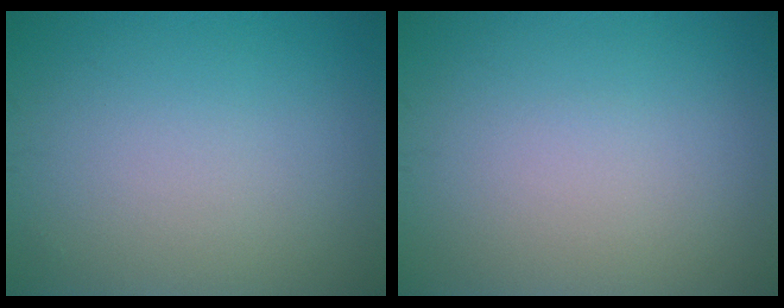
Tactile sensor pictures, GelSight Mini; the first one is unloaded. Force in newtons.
{"total": 0.0}